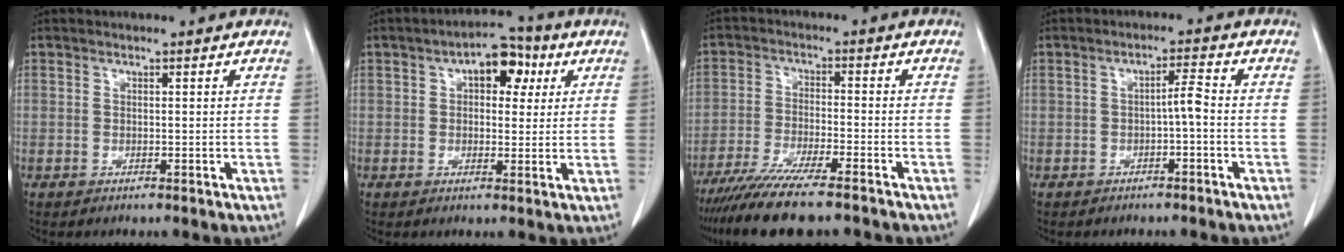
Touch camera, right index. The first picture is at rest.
{"total": 6.9, "force": [2.5, 3.7, 5.2], "torque": [-0.071, 0.025, 0.032]}
{"total": 12.4, "force": [-10.1, 0.9, 7.0], "torque": [-0.115, -0.030, -0.166]}
{"total": 2.6, "force": [-0.6, 0.2, 2.5], "torque": [-0.039, 0.006, -0.012]}